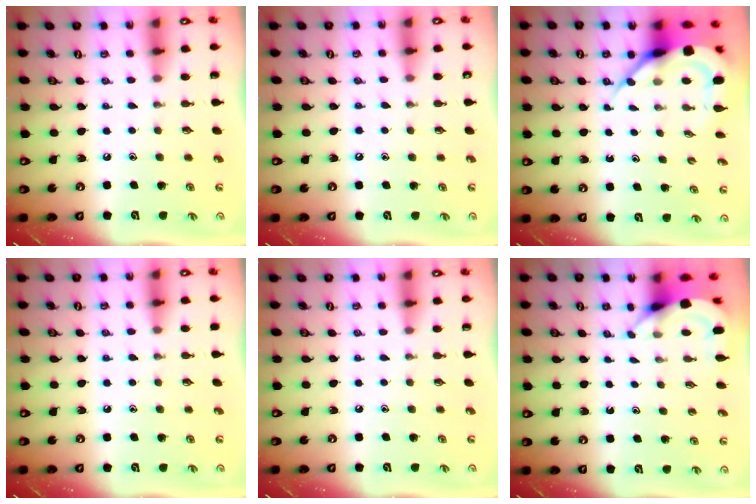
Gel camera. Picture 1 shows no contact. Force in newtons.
{"total": 5.0, "press": 5.0, "slide": 0.6}
{"total": 8.1, "press": 8.0, "slide": 0.9}
{"total": 3.0, "press": 3.0, "slide": 0.5}
{"total": 0.0}
{"total": 3.6, "press": 3.6, "slide": 0.2}